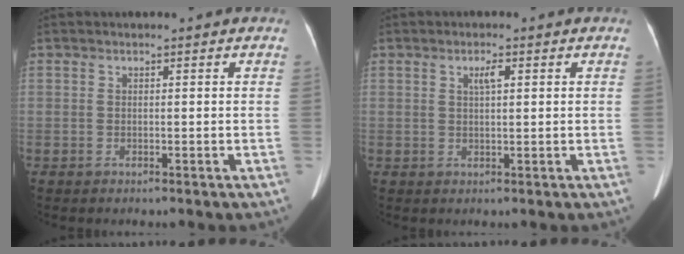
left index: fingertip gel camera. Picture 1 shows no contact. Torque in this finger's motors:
{"motor_torque": [-0.02, -0.10, 0.02, 0.03]}